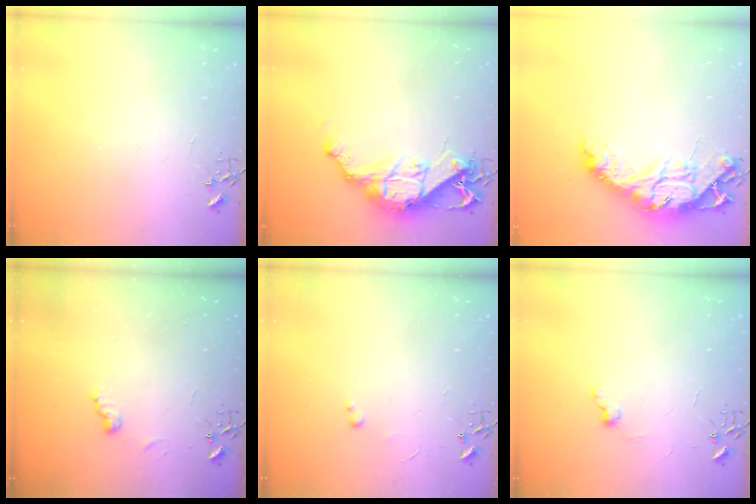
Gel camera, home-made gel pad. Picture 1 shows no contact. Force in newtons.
{"total": 14.9, "press": 14.8, "slide": 1.0}
{"total": 18.3, "press": 18.3, "slide": 1.4}
{"total": 6.7, "press": 6.6, "slide": 0.7}
{"total": 2.4, "press": 2.3, "slide": 0.4}
{"total": 6.6, "press": 6.6, "slide": 0.7}